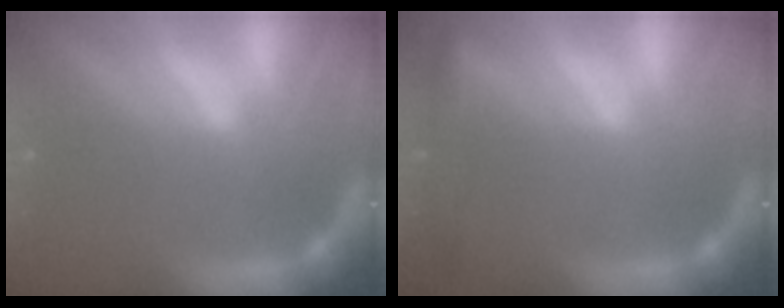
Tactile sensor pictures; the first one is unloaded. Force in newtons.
{"total": 2.9}